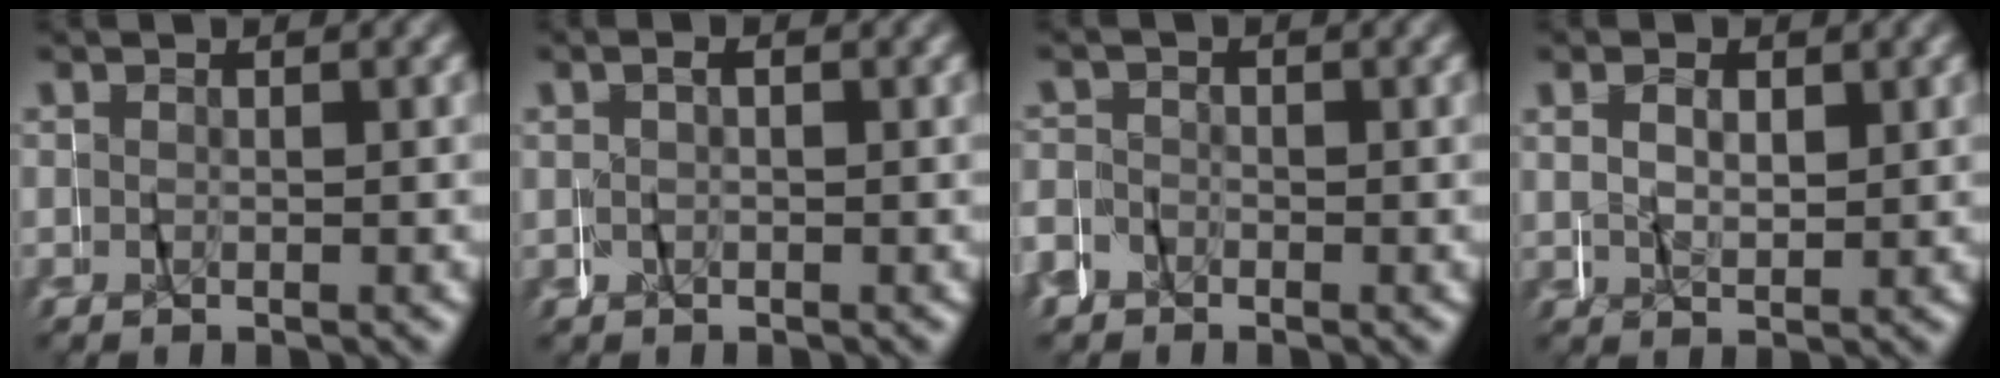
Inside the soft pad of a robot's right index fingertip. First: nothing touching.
{"total": 0.8, "force": [0.1, 0.8, 0.1], "torque": [-0.002, 0.003, 0.002]}
{"total": 3.2, "force": [-1.4, 2.9, -0.1], "torque": [0.001, 0.013, -0.038]}
{"total": 0.9, "force": [0.6, 0.6, 0.2], "torque": [-0.013, -0.003, 0.015]}